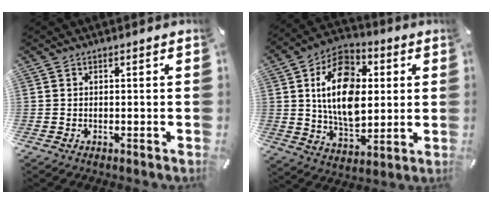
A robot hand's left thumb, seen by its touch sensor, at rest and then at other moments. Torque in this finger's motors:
{"motor_torque": [0.98, 0.93, 0.63, -0.26, 0.65]}